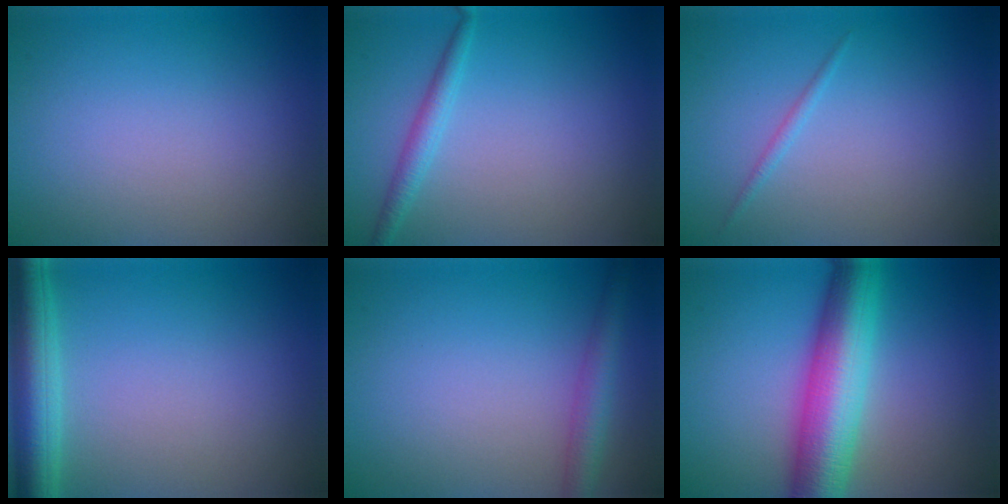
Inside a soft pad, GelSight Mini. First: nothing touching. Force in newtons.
{"total": 1.8, "press": 1.8, "slide": 0.0}
{"total": 0.7, "press": 0.7, "slide": 0.0}
{"total": 4.8, "press": 4.8, "slide": 0.3}
{"total": 2.7, "press": 2.7, "slide": 0.1}
{"total": 9.1, "press": 9.1, "slide": 0.1}